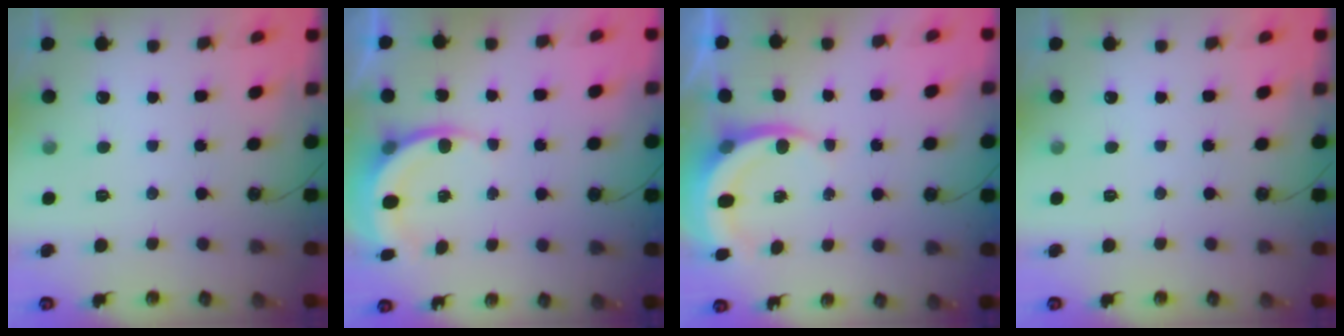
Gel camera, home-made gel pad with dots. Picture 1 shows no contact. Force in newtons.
{"total": 5.7, "press": 5.6, "slide": 1.2}
{"total": 5.0, "press": 5.0, "slide": 0.2}
{"total": 0.0}